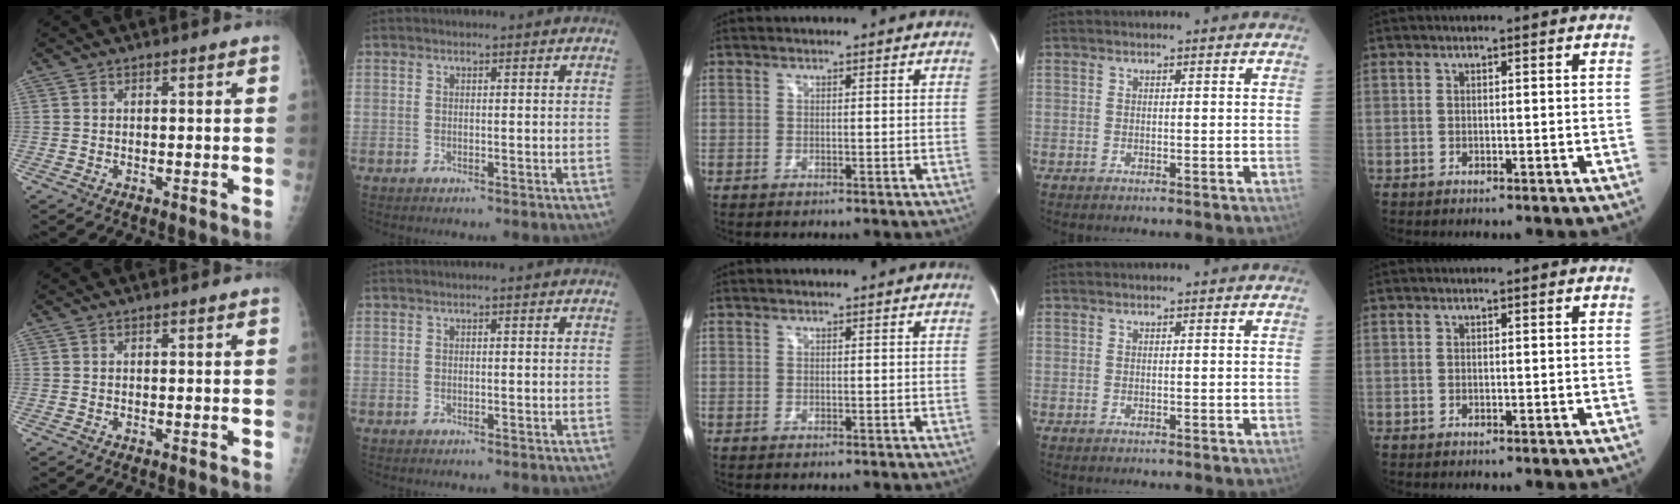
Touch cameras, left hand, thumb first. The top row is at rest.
{}